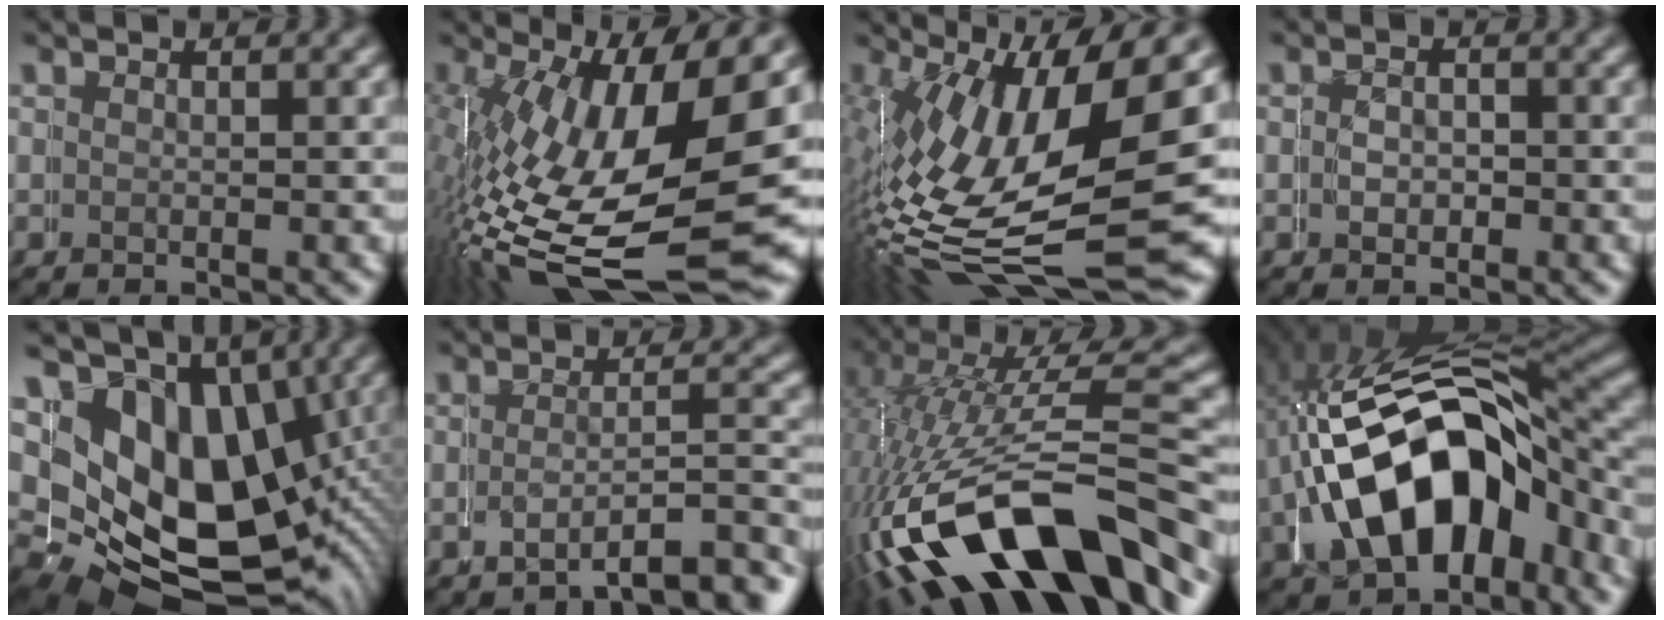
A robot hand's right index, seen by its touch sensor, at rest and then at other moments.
{"total": 12.5, "force": [-2.7, 5.7, 10.8], "torque": [-0.190, -0.036, -0.018]}
{"total": 11.9, "force": [-0.7, 5.6, 10.5], "torque": [-0.166, -0.015, 0.005]}
{"total": 1.7, "force": [-0.3, 1.2, -1.2], "torque": [0.009, -0.007, -0.005]}
{"total": 15.7, "force": [-0.8, 12.6, 9.2], "torque": [-0.190, -0.063, 0.009]}
{"total": 4.0, "force": [-3.5, 0.0, 2.1], "torque": [-0.021, -0.003, -0.055]}
{"total": 11.3, "force": [-4.7, 4.7, 9.2], "torque": [-0.181, -0.024, -0.050]}
{"total": 15.0, "force": [-0.6, 9.4, 11.6], "torque": [-0.214, -0.016, 0.006]}